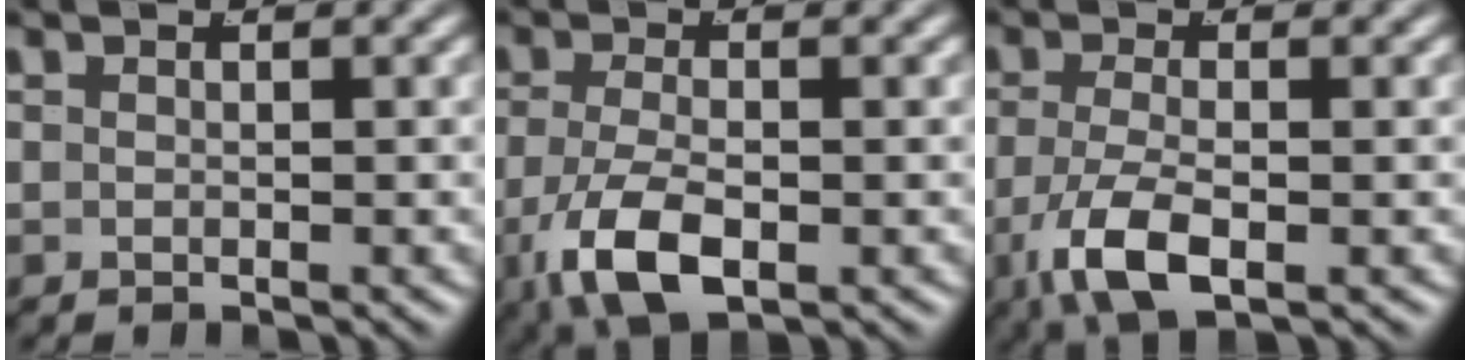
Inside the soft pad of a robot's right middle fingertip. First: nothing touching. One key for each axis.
{"total": 5.9, "fx": -2.3, "fy": 2.8, "fz": 4.7, "tx": -0.104, "ty": -0.033, "tz": -0.018}
{"total": 5.0, "fx": -2.0, "fy": 1.9, "fz": 4.2, "tx": -0.090, "ty": -0.027, "tz": -0.019}